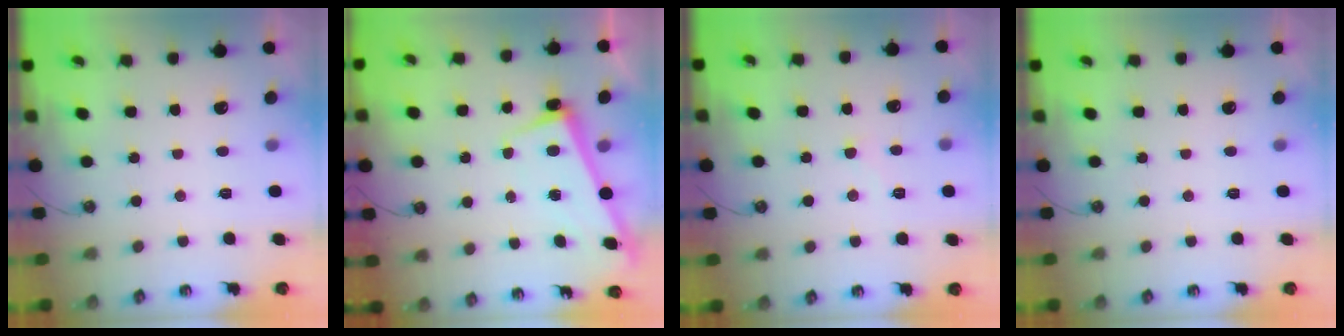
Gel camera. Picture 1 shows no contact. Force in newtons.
{"total": 2.8, "press": 2.8, "slide": 0.4}
{"total": 4.5, "press": 4.5, "slide": 0.5}
{"total": 0.0}